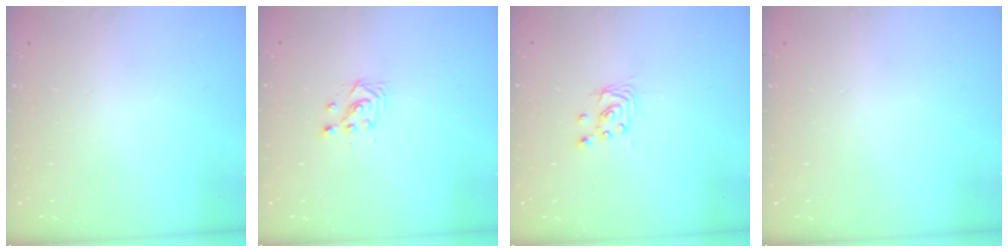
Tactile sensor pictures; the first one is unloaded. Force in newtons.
{"total": 3.0, "press": 3.0, "slide": 0.1}
{"total": 2.8, "press": 2.8, "slide": 0.2}
{"total": 0.0}